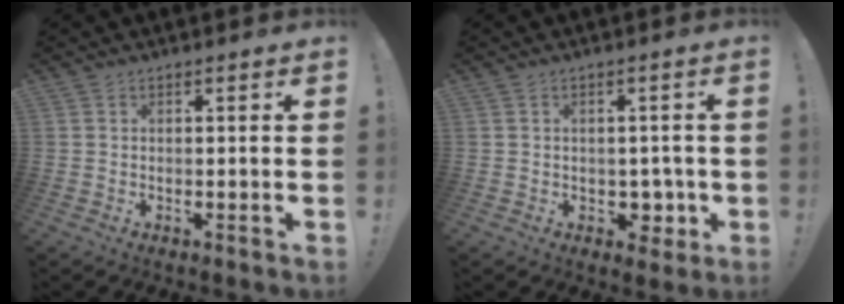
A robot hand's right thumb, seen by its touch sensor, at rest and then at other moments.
{"total": 5.2, "force": [-0.3, 4.7, 2.2], "torque": [-0.012, -0.002, 0.002]}